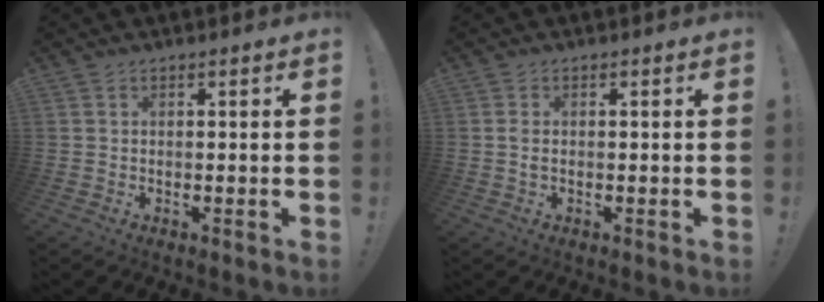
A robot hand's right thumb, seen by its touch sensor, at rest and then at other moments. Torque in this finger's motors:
{"motor_torque": [-0.17, 0.12, 0.31, -0.06, 0.01]}